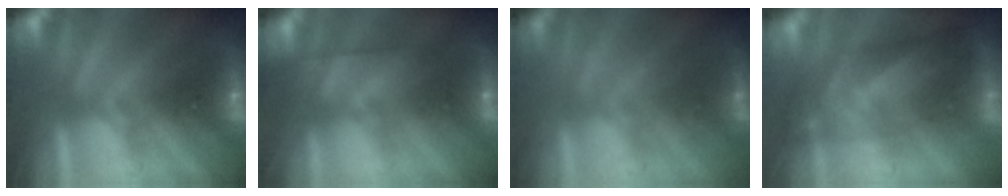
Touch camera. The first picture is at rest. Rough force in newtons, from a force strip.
{"total": 7.3}
{"total": 1.8}
{"total": 6.9}